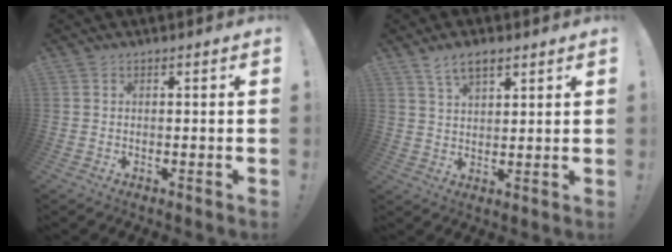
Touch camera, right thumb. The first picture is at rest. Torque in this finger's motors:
{"motor_torque": [0.00, 0.00, 0.00, 0.00, 0.00]}